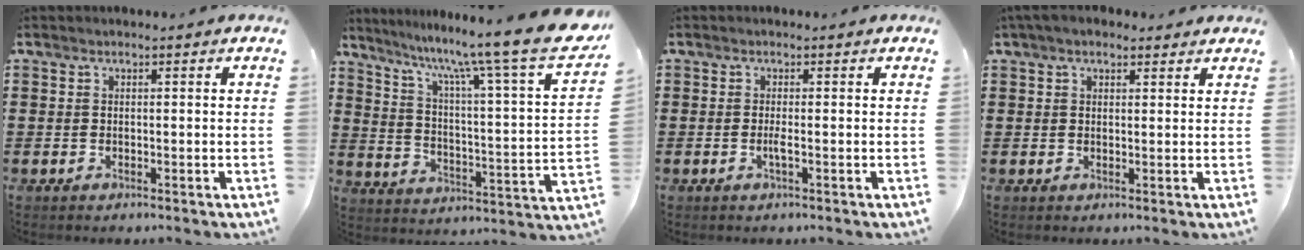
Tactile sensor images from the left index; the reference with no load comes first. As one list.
[{"total": 10.6, "force": [8.6, -0.9, 6.1], "torque": [-0.124, -0.078, 0.126]}, {"total": 1.5, "force": [-0.3, -0.1, 1.5], "torque": [-0.034, -0.006, -0.009]}, {"total": 2.9, "force": [2.1, 1.4, 1.4], "torque": [-0.032, 0.009, 0.039]}]